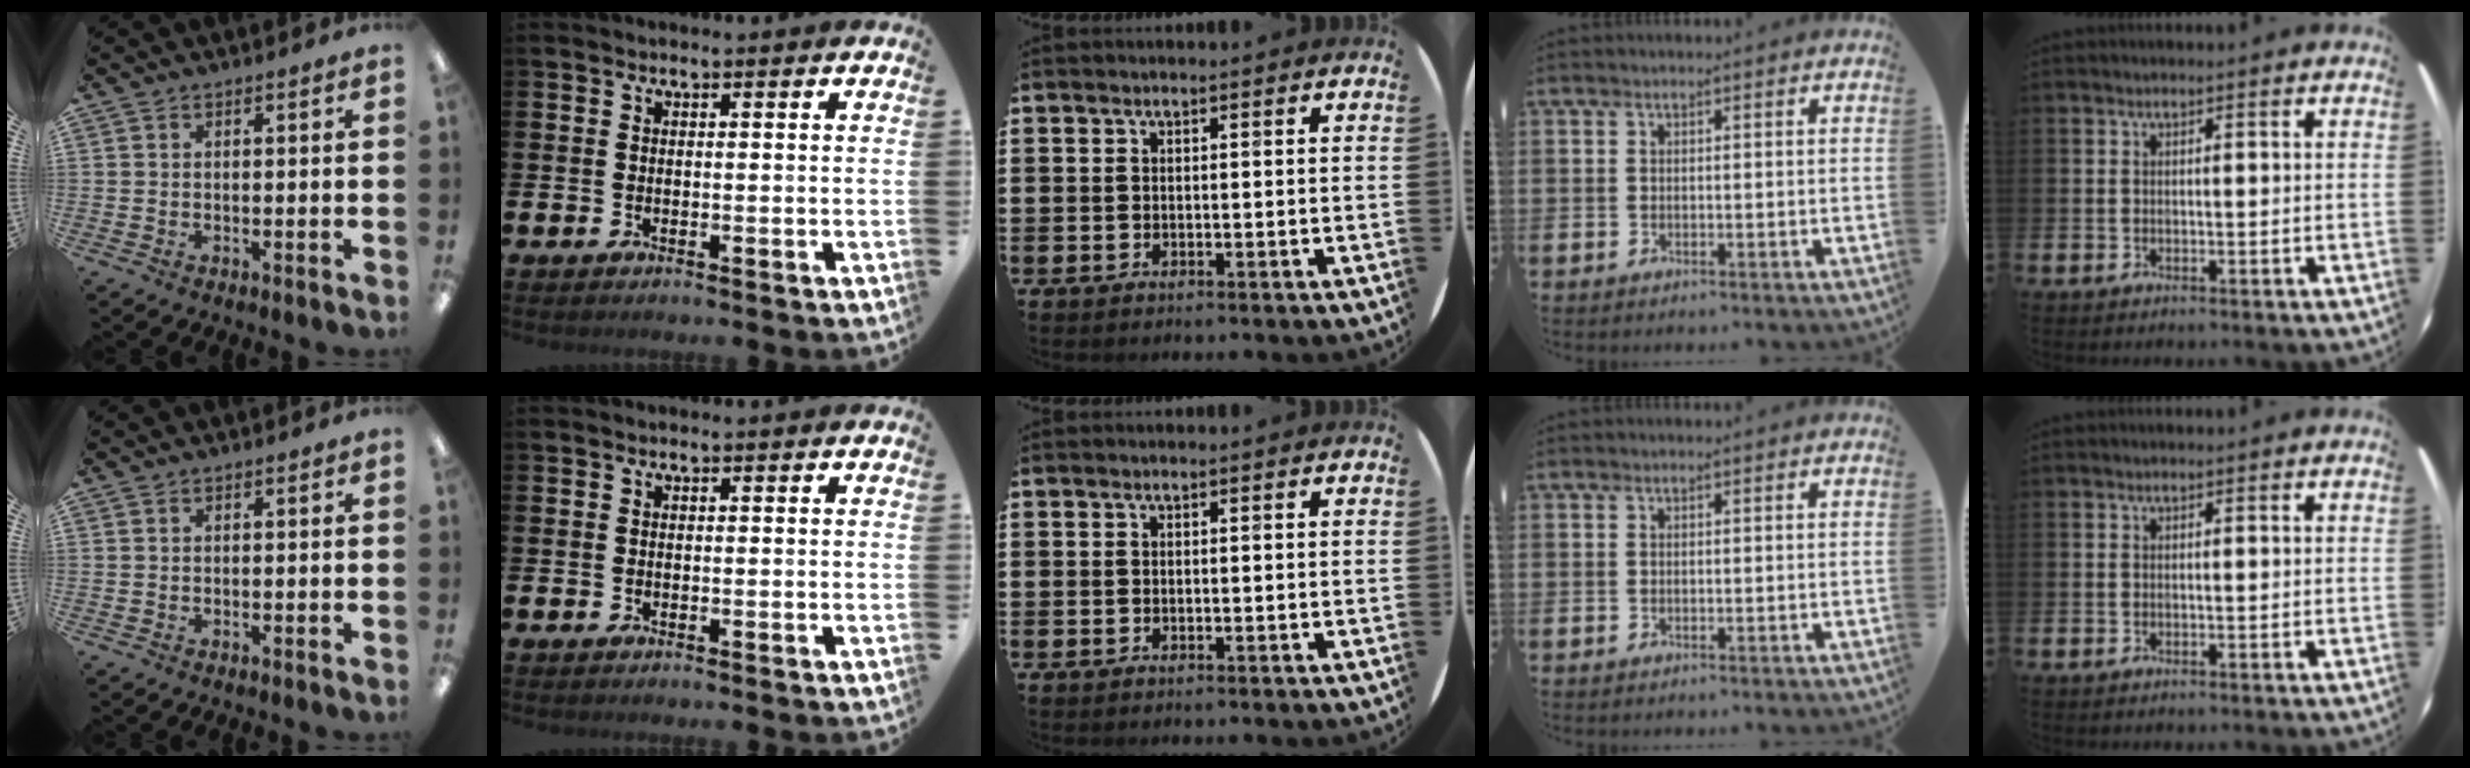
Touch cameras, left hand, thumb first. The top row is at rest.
{}